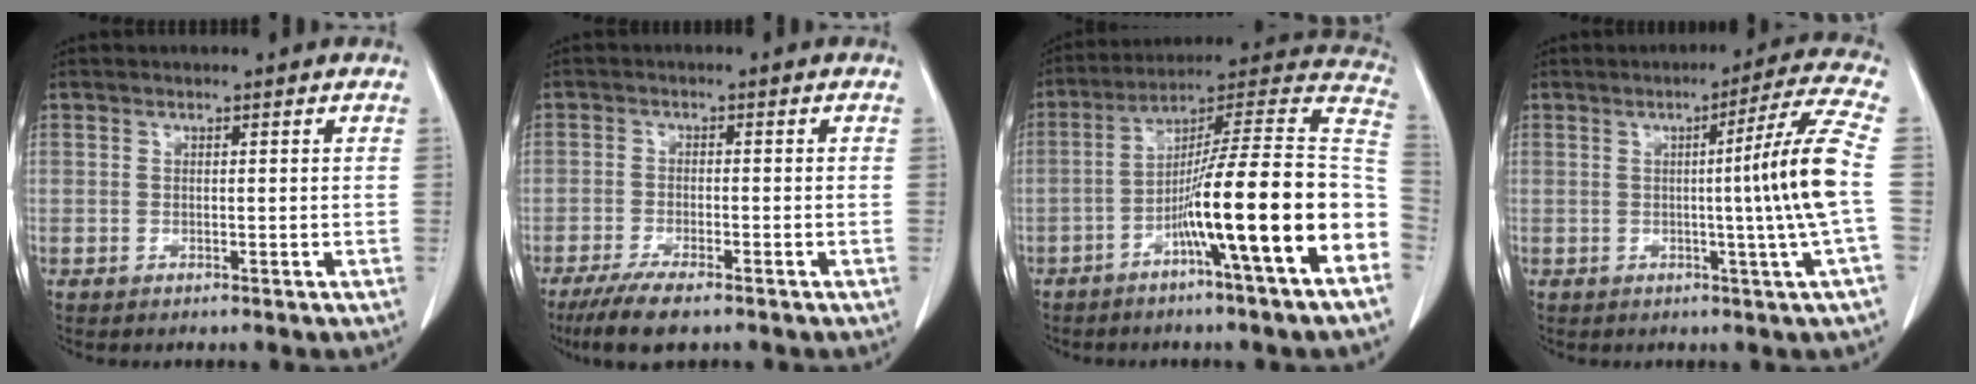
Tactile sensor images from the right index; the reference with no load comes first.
{"total": 6.2, "force": [-4.5, 1.3, 4.0], "torque": [-0.074, -0.014, -0.077]}
{"total": 20.7, "force": [-7.3, -0.8, 19.3], "torque": [-0.250, 0.012, -0.124]}
{"total": 10.6, "force": [-0.4, -3.0, 10.2], "torque": [-0.138, -0.007, -0.002]}